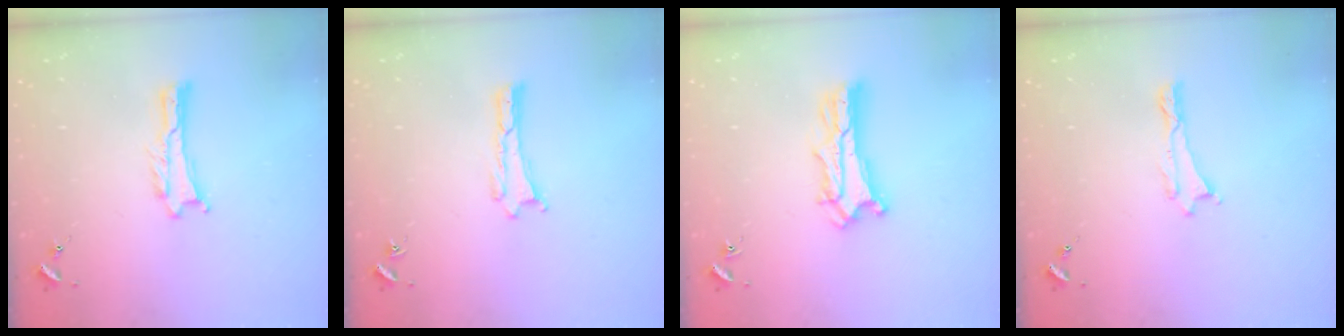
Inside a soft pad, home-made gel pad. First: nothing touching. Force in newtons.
{"total": 0.0}
{"total": 4.6, "press": 4.6, "slide": 0.4}
{"total": 0.0}